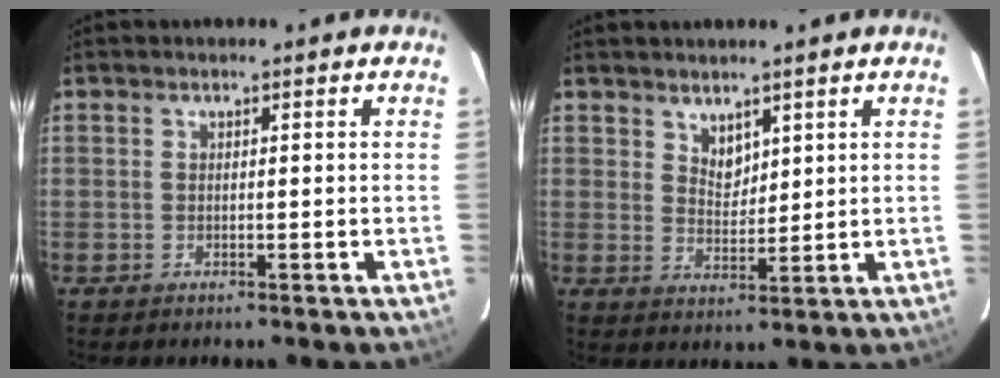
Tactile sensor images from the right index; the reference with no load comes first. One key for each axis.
{"total": 3.5, "fx": 2.7, "fy": 1.9, "fz": 1.3, "tx": -0.015, "ty": 0.000, "tz": 0.051}